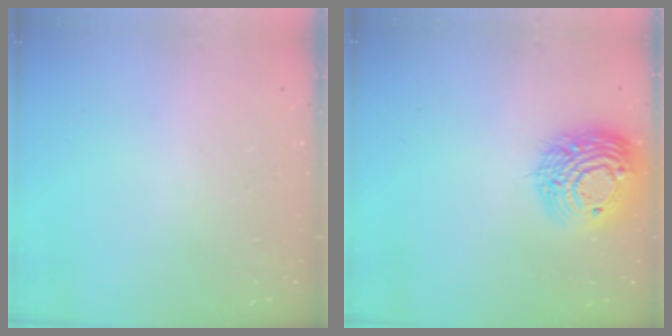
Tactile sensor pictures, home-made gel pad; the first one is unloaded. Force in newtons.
{"total": 15.6, "press": 15.6, "slide": 1.4}